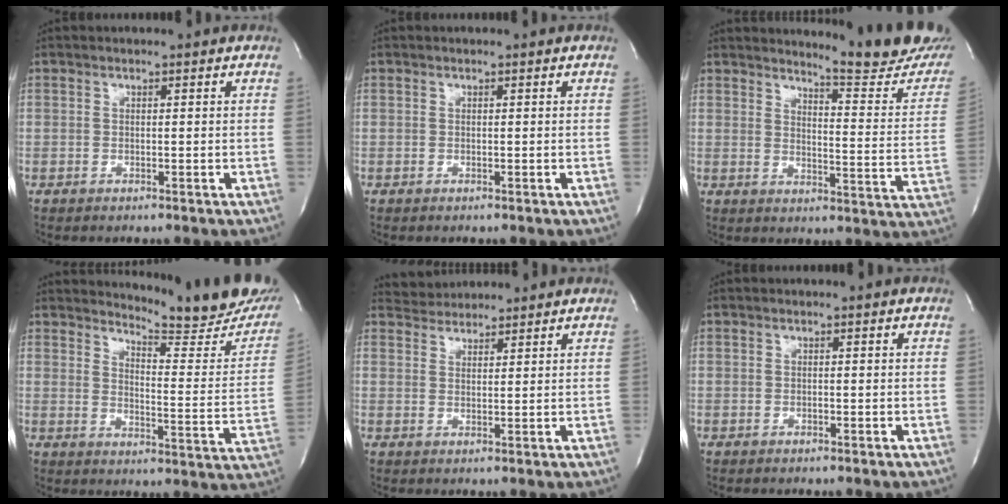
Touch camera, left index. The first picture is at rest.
{"total": 0.0}
{"total": 15.3, "force": [14.7, -0.3, 4.2], "torque": [-0.058, -0.117, 0.166]}
{"total": 18.2, "force": [17.4, 1.4, 5.4], "torque": [-0.071, -0.113, 0.198]}
{"total": 4.5, "force": [4.4, 0.9, -0.2], "torque": [-0.003, 0.027, 0.073]}
{"total": 0.0}